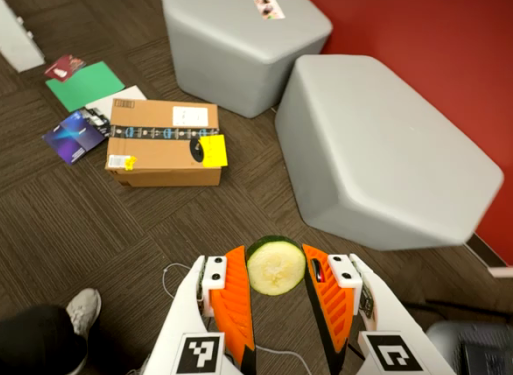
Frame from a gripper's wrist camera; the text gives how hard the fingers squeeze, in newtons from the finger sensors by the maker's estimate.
{"total": 10.0, "left": 10.1, "right": 9.8}